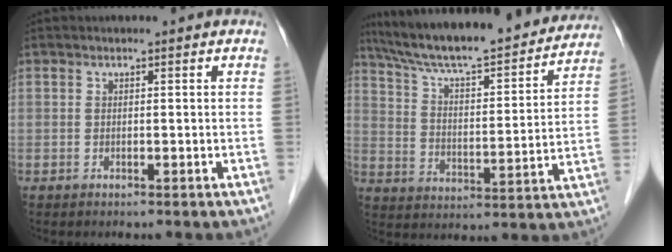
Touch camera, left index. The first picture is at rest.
{"total": 24.1, "force": [21.5, 3.2, 10.4], "torque": [-0.173, -0.001, 0.310]}